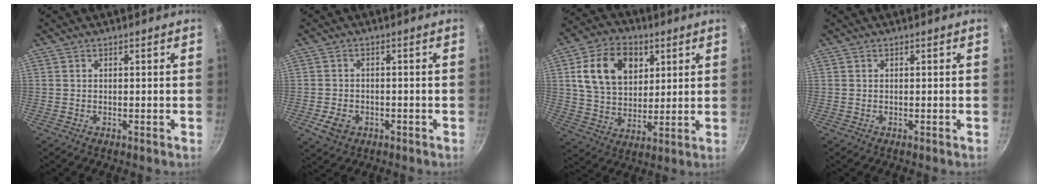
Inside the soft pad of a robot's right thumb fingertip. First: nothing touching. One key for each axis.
{"total": 4.8, "fx": -1.8, "fy": 3.6, "fz": 2.6, "tx": -0.043, "ty": 0.011, "tz": -0.025}
{"total": 15.6, "fx": 5.1, "fy": 11.2, "fz": 9.6, "tx": -0.142, "ty": -0.006, "tz": 0.086}
{"total": 0.0}